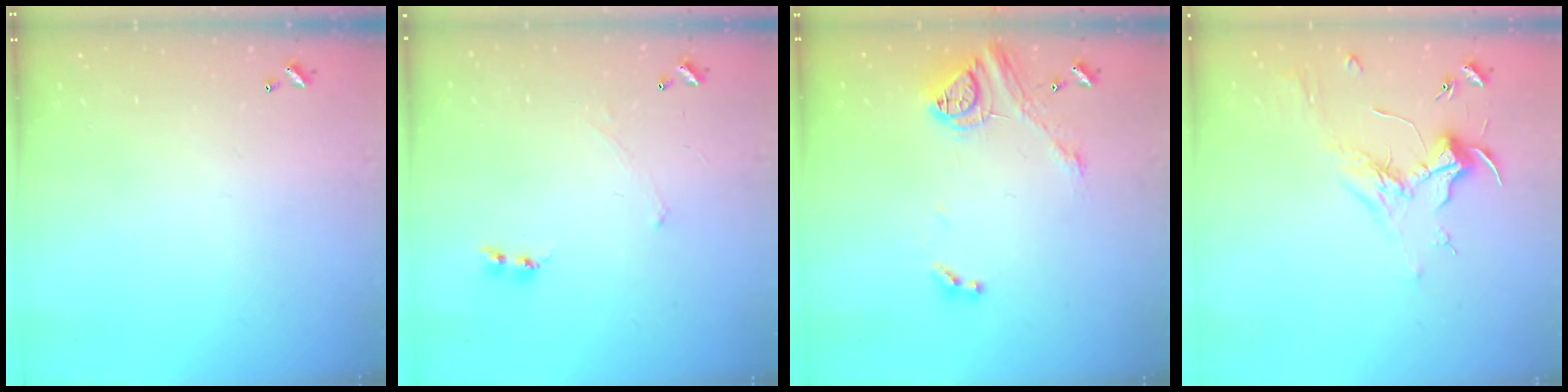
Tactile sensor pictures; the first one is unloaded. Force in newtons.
{"total": 0.7, "press": 0.4, "slide": 0.5}
{"total": 14.9, "press": 14.8, "slide": 1.7}
{"total": 1.8, "press": 1.6, "slide": 0.7}